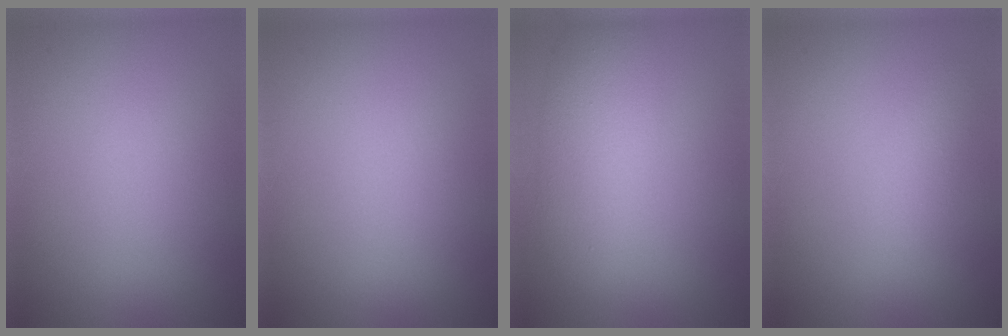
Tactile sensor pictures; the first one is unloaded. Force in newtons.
{"total": 0.0}
{"total": 4.7, "press": 4.7, "slide": 0.1}
{"total": 1.6, "press": 1.6, "slide": 0.1}